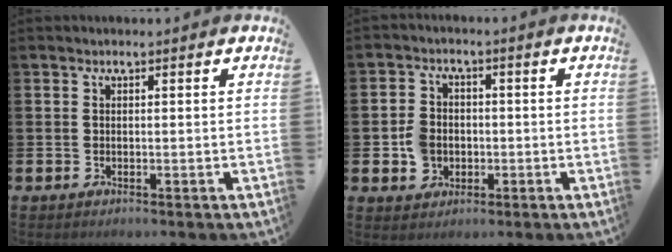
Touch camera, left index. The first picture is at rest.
{"total": 4.3, "force": [-0.5, 3.9, 1.8], "torque": [-0.041, 0.013, -0.011]}